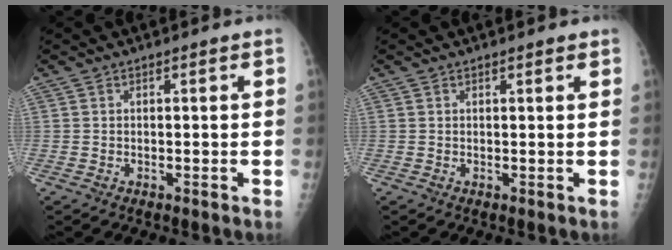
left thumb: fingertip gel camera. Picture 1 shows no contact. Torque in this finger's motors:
{"motor_torque": [-0.14, -0.05, -0.34, -0.11, 0.04]}